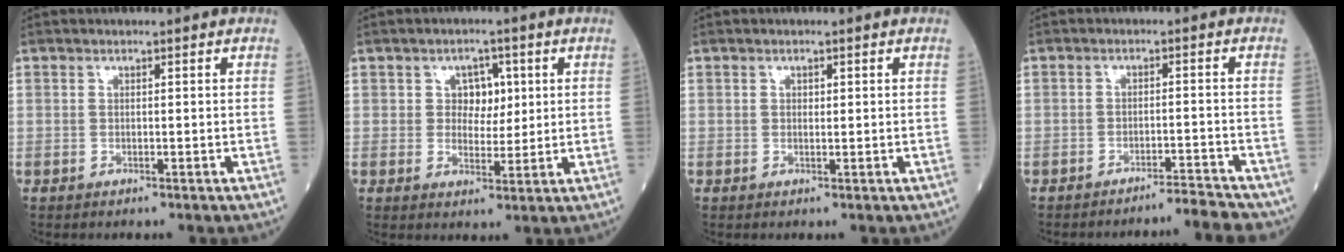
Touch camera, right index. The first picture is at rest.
{"total": 4.2, "force": [1.2, 3.1, 2.6], "torque": [-0.030, 0.006, 0.018]}
{"total": 0.7, "force": [0.2, 0.4, 0.4], "torque": [-0.008, -0.001, 0.004]}
{"total": 4.1, "force": [-4.0, -1.0, 0.2], "torque": [0.008, -0.004, -0.058]}